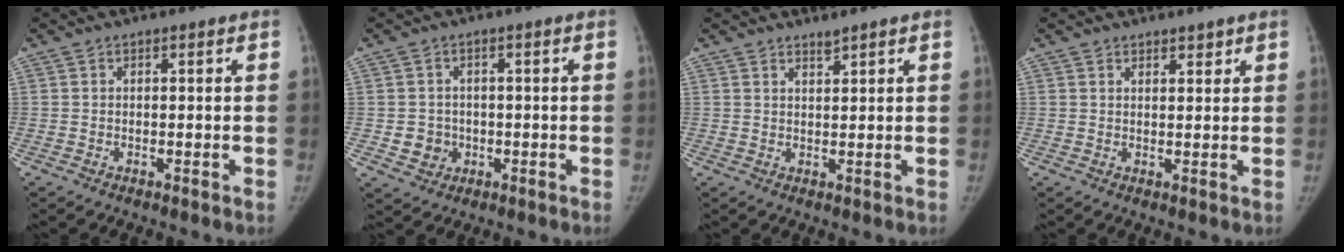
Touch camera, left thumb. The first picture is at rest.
{"total": 4.1, "force": [-0.6, 3.8, 1.1], "torque": [0.000, 0.005, -0.004]}
{"total": 1.5, "force": [1.4, 0.1, 0.5], "torque": [-0.004, -0.014, 0.027]}
{"total": 1.9, "force": [1.6, 0.8, 0.7], "torque": [0.000, -0.011, 0.022]}